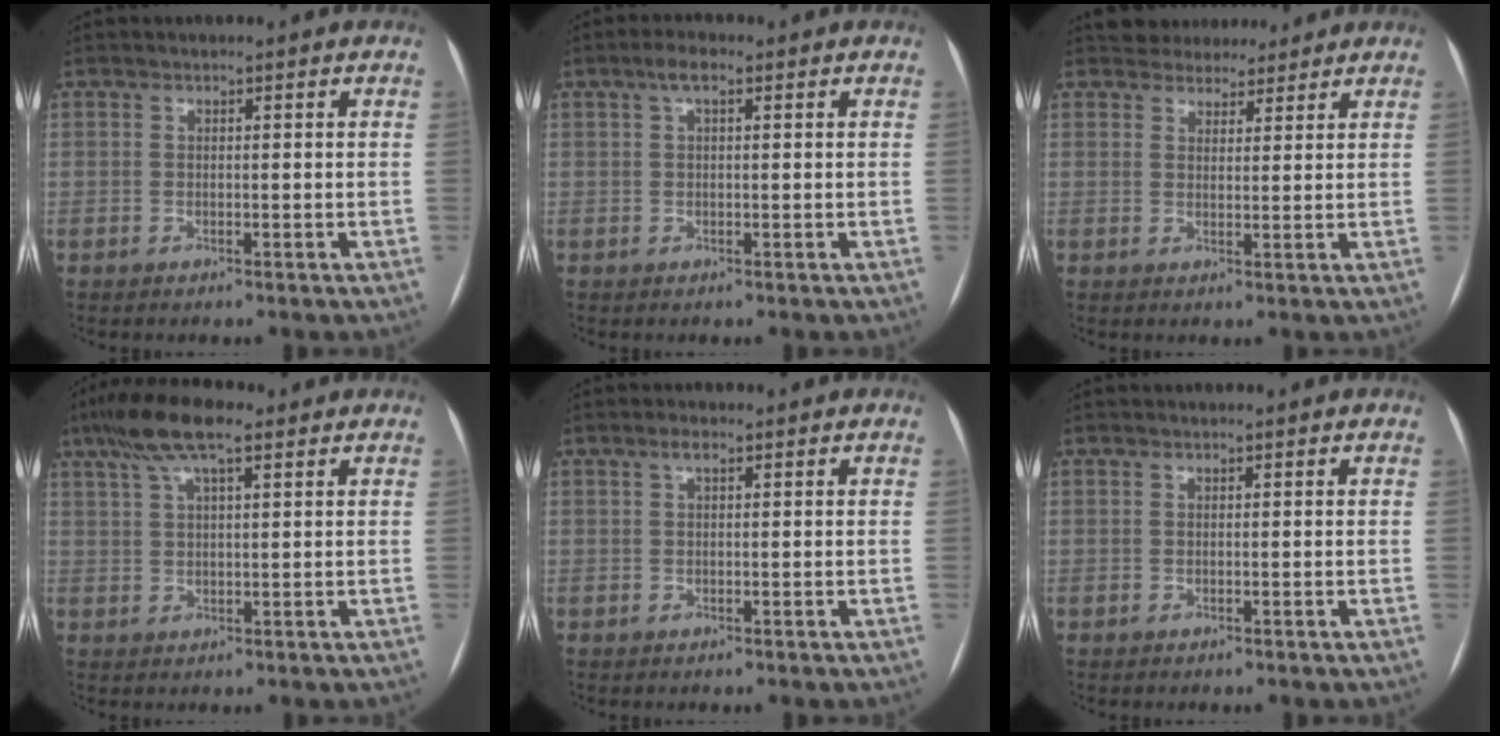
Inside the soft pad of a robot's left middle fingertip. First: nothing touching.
{"total": 2.3, "force": [1.1, 0.7, 1.9], "torque": [-0.038, 0.015, 0.020]}
{"total": 5.9, "force": [5.3, 2.4, 0.6], "torque": [0.001, 0.010, 0.072]}
{"total": 8.6, "force": [5.3, 2.0, 6.4], "torque": [-0.130, 0.029, 0.092]}
{"total": 1.1, "force": [0.5, 0.3, 0.9], "torque": [-0.018, 0.008, 0.009]}
{"total": 0.0}